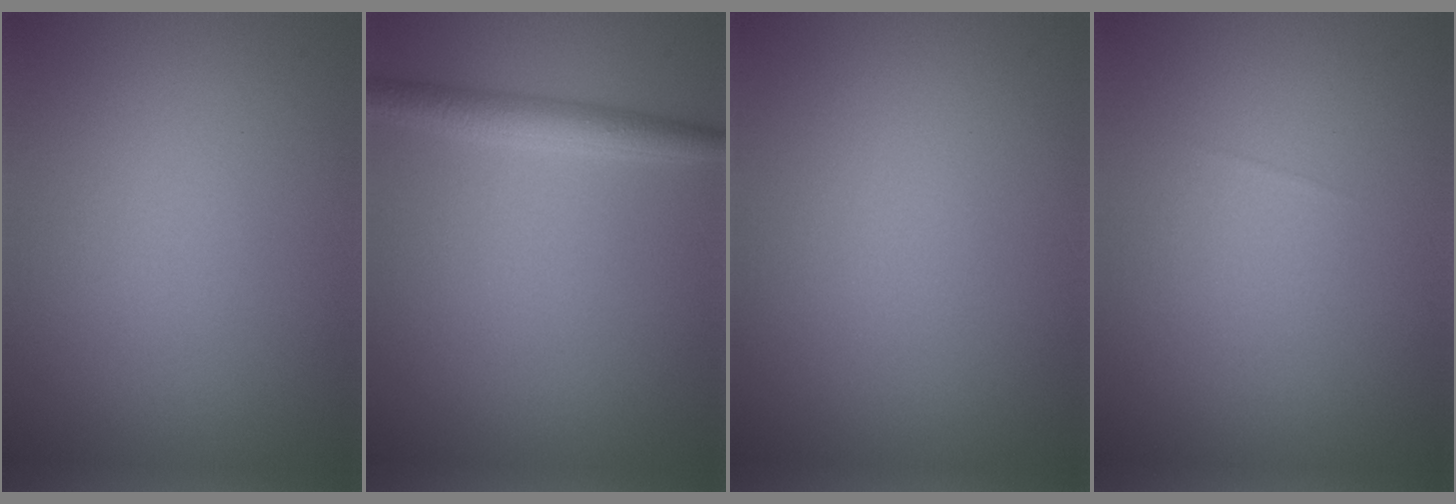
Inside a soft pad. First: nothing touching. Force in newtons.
{"total": 2.6, "press": 2.6, "slide": 0.1}
{"total": 0.0}
{"total": 0.0}